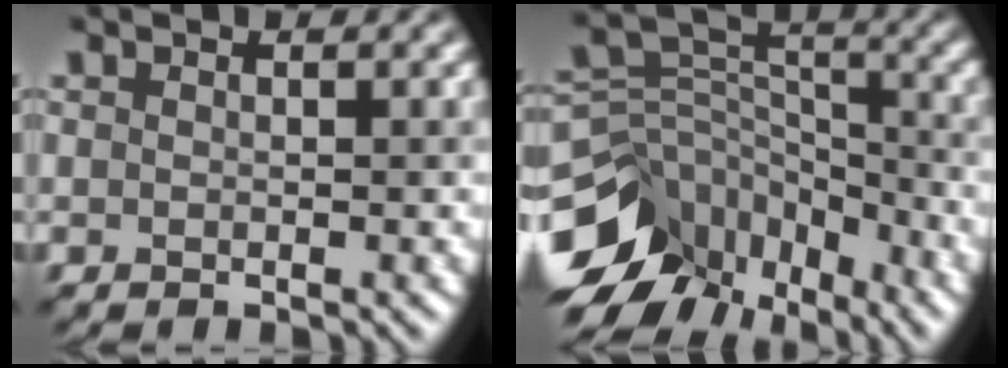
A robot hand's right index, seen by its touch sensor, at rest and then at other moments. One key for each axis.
{"total": 13.8, "fx": -9.0, "fy": 8.9, "fz": 5.5, "tx": -0.131, "ty": 0.000, "tz": -0.121}